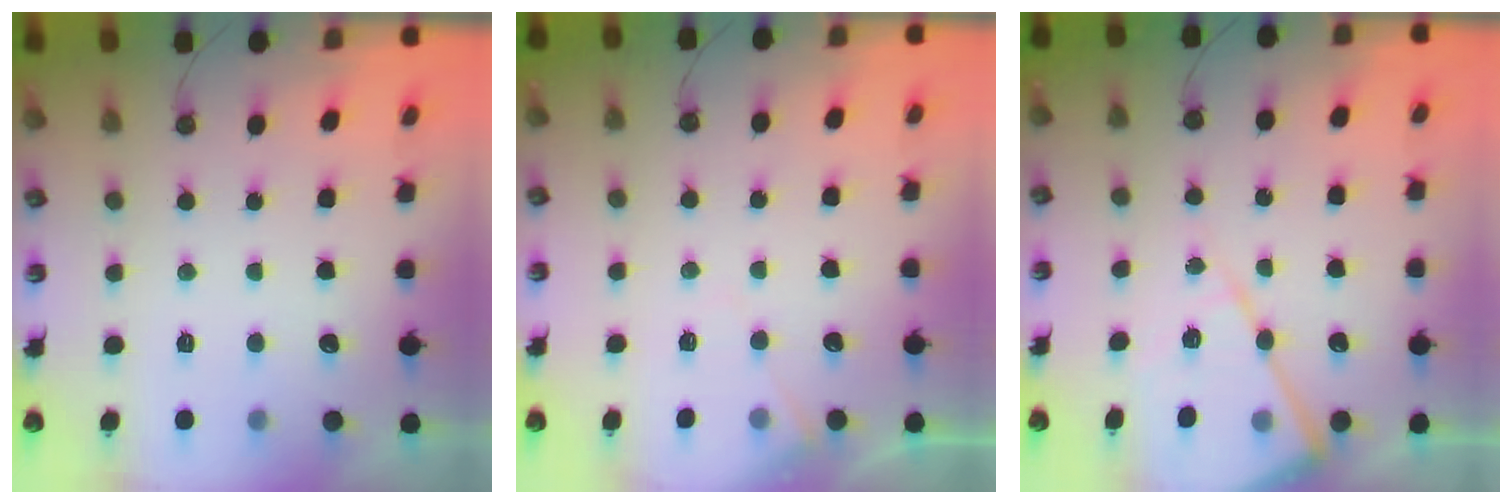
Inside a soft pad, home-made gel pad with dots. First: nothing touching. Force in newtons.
{"total": 6.1, "press": 6.1, "slide": 0.8}
{"total": 13.7, "press": 13.7, "slide": 0.8}